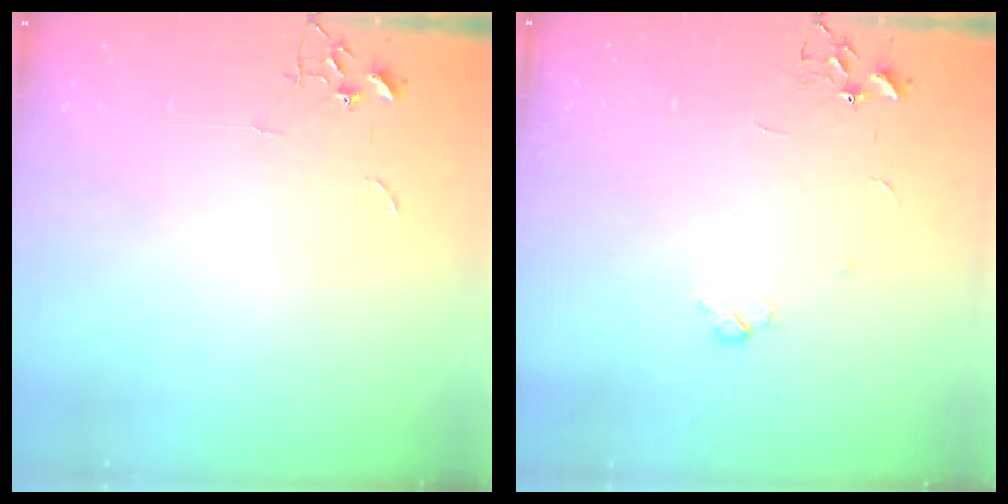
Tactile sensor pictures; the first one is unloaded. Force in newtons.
{"total": 3.7, "press": 3.7, "slide": 0.6}